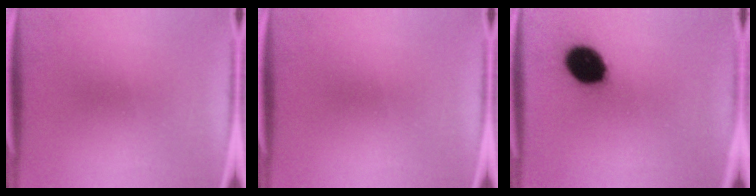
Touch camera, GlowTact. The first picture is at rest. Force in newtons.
{"total": 0.0}
{"total": 12.4}